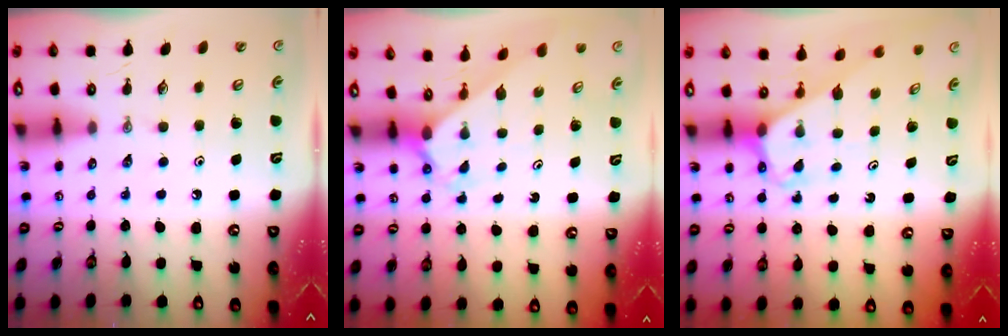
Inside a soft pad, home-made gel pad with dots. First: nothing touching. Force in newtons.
{"total": 2.0, "press": 2.0, "slide": 0.2}
{"total": 3.2, "press": 3.2, "slide": 0.2}